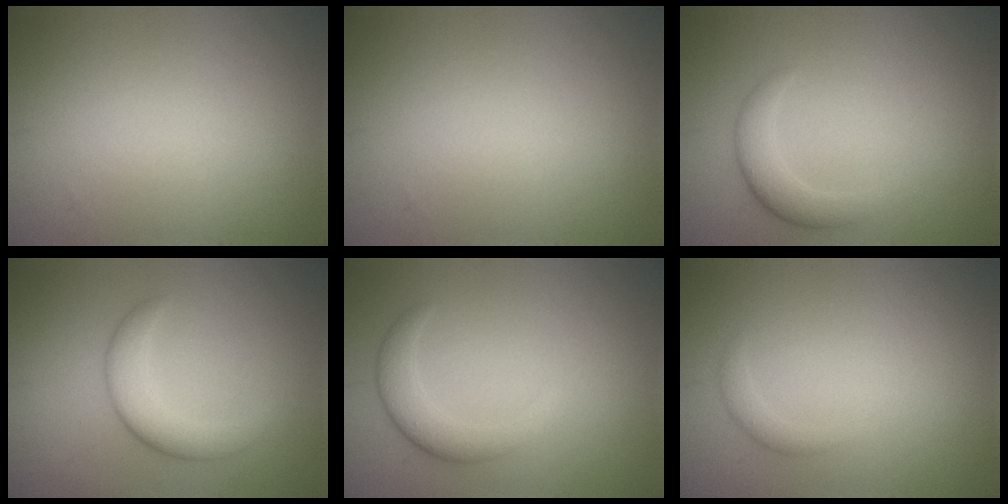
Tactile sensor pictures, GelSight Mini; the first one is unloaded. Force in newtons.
{"total": 0.0}
{"total": 2.5, "press": 2.5, "slide": 0.0}
{"total": 3.4, "press": 3.4, "slide": 0.3}
{"total": 2.9, "press": 2.9, "slide": 0.1}
{"total": 1.1, "press": 1.1, "slide": 0.1}